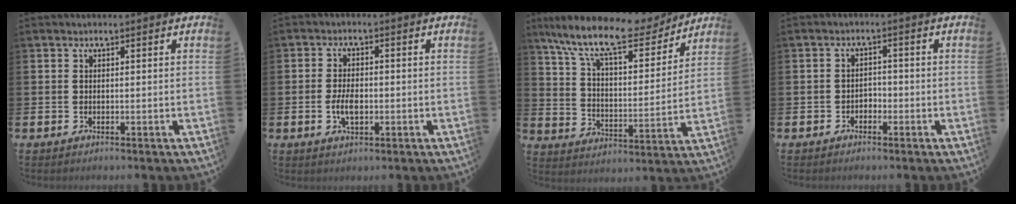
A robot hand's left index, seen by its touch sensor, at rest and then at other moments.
{"total": 3.5, "force": [-0.6, 1.8, 3.0], "torque": [-0.045, 0.000, -0.013]}
{"total": 12.7, "force": [10.6, 3.5, 5.9], "torque": [-0.137, -0.066, 0.181]}
{"total": 1.7, "force": [-1.3, 1.0, 0.2], "torque": [-0.006, 0.002, -0.031]}